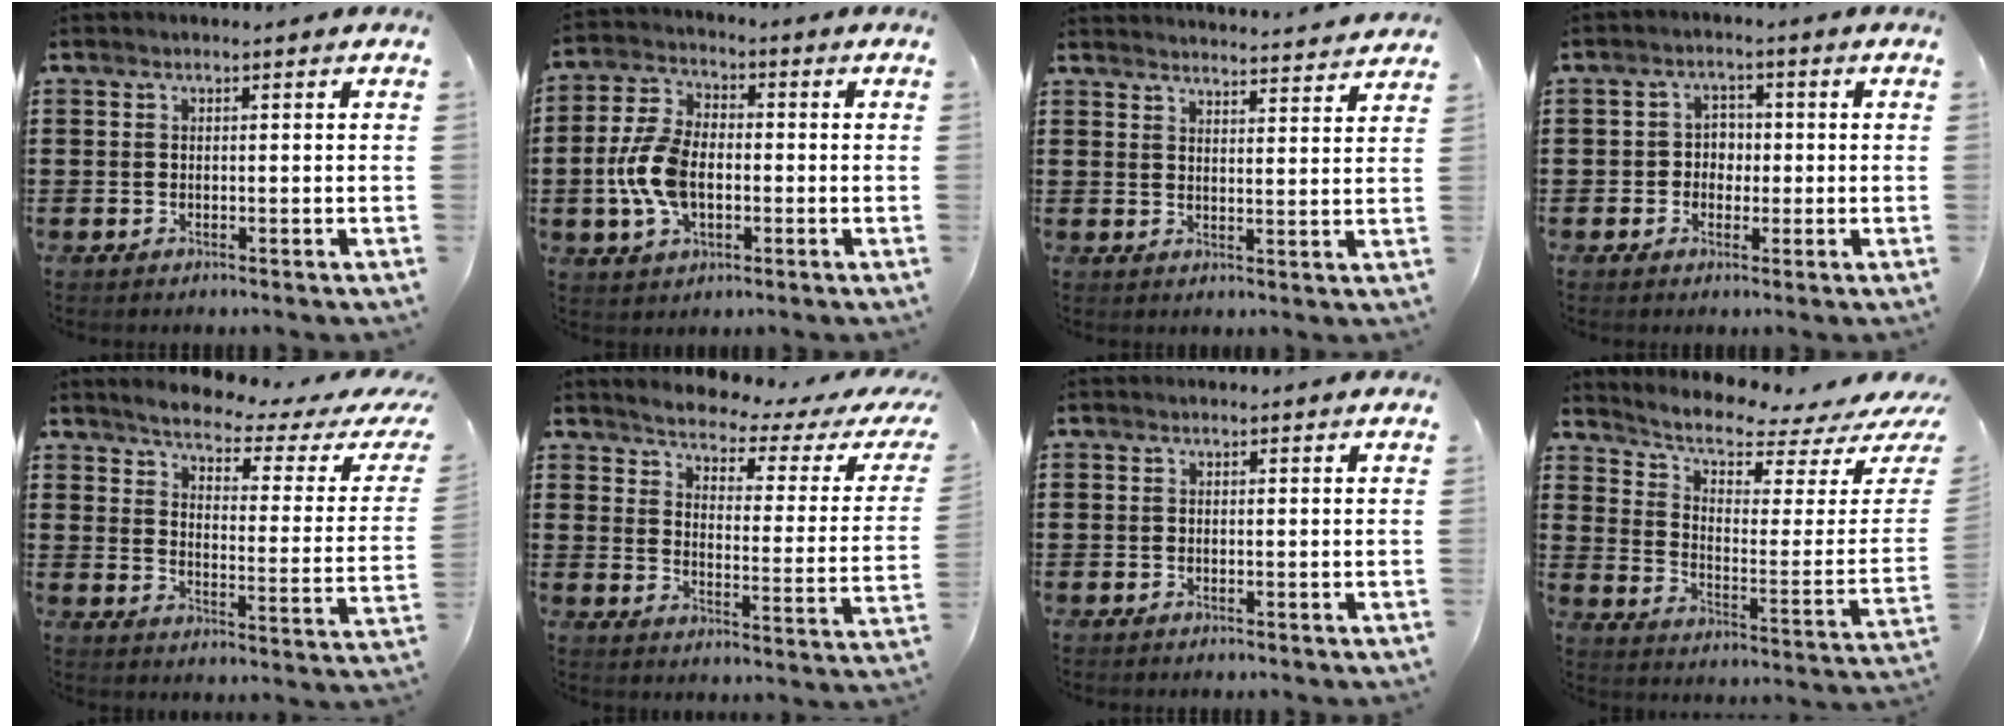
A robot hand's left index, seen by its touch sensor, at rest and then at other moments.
{"total": 9.3, "force": [-1.4, 5.6, 7.4], "torque": [-0.184, -0.001, -0.034]}
{"total": 3.6, "force": [3.5, -0.8, 0.1], "torque": [-0.006, -0.030, 0.059]}
{"total": 3.1, "force": [-0.6, 2.7, 1.3], "torque": [-0.036, 0.008, -0.018]}
{"total": 4.0, "force": [3.2, 0.1, 2.3], "torque": [-0.064, -0.024, 0.046]}
{"total": 3.1, "force": [2.9, 0.2, 1.2], "torque": [-0.046, -0.028, 0.039]}
{"total": 0.0}
{"total": 5.7, "force": [4.4, 1.7, 3.1], "torque": [-0.076, -0.039, 0.073]}